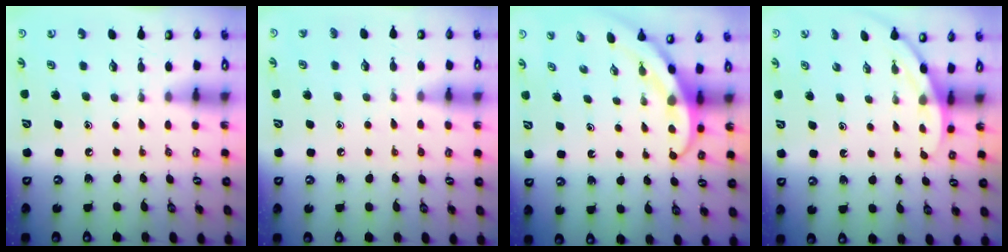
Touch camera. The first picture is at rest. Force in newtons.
{"total": 4.2, "press": 4.1, "slide": 0.4}
{"total": 3.9, "press": 3.9, "slide": 0.3}
{"total": 2.8, "press": 2.8, "slide": 0.1}